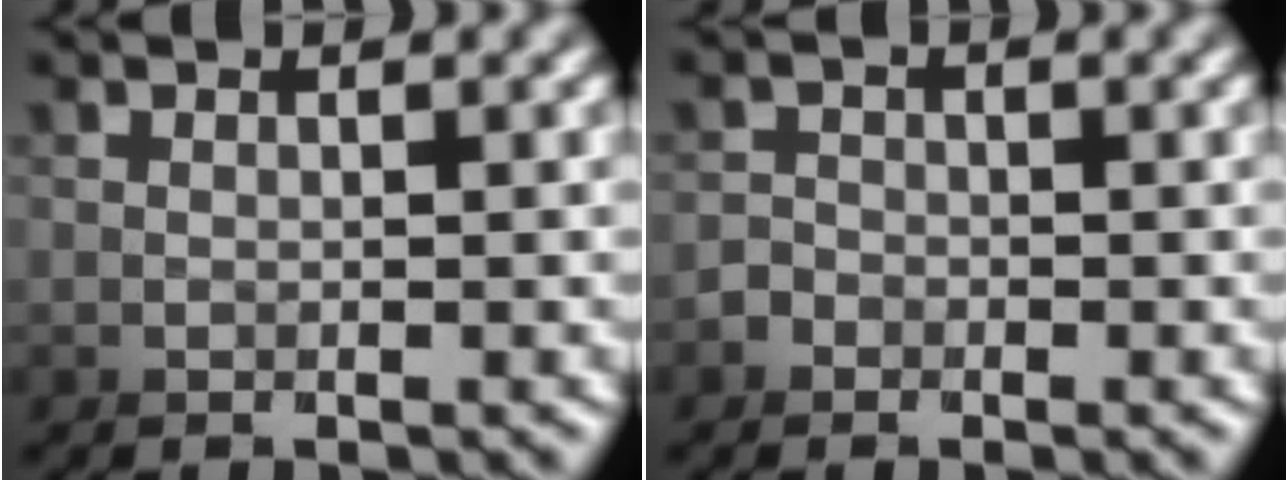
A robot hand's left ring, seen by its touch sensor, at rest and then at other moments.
{"total": 3.1, "force": [-1.6, 0.5, -2.6], "torque": [0.024, -0.011, -0.033]}